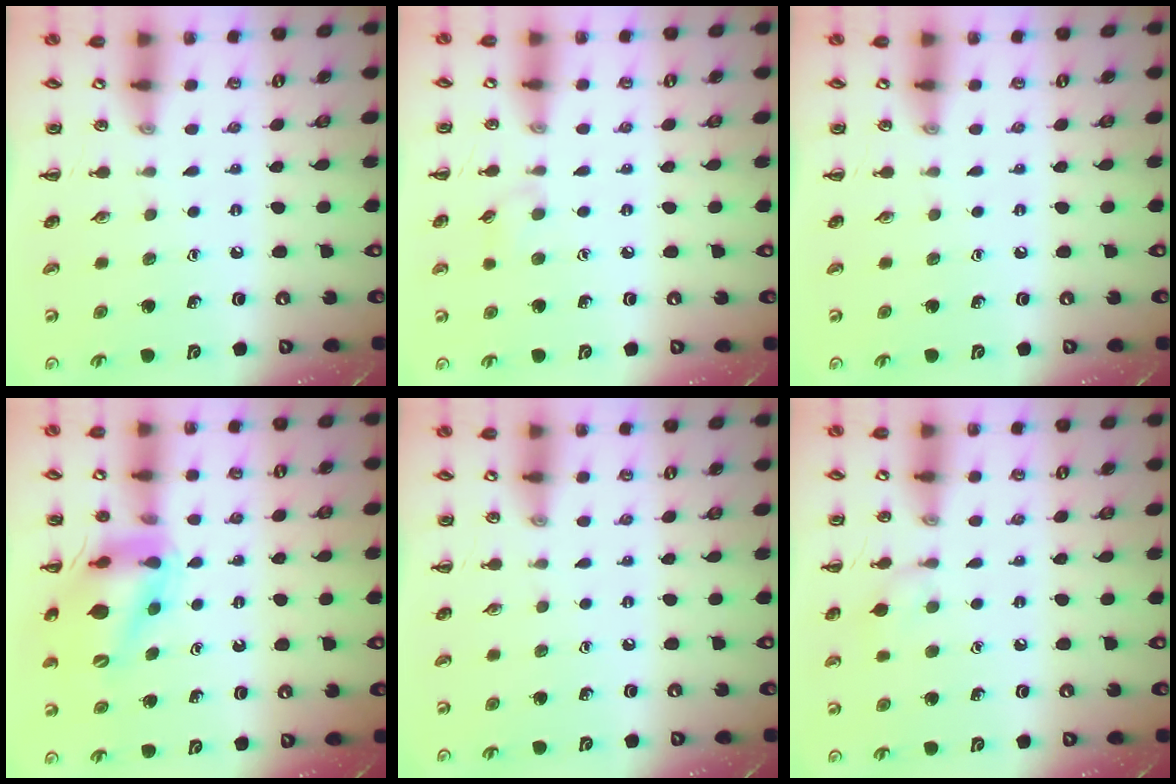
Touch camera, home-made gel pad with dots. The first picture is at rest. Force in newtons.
{"total": 4.8, "press": 4.4, "slide": 1.9}
{"total": 0.0}
{"total": 13.8, "press": 13.3, "slide": 3.7}
{"total": 0.0}
{"total": 6.2, "press": 5.9, "slide": 1.9}